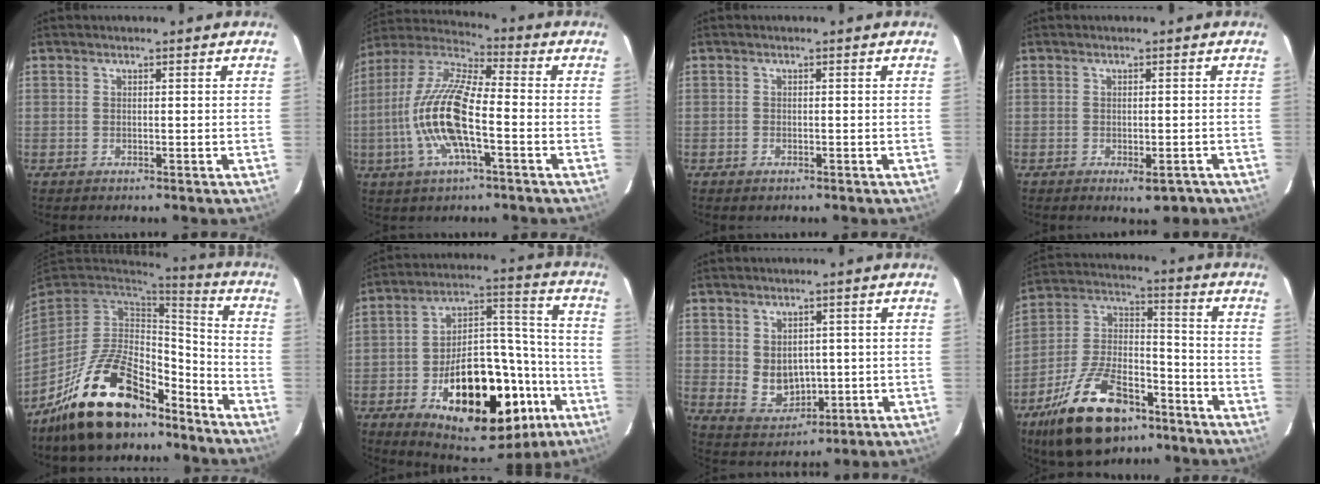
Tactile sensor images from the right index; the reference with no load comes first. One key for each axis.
{"total": 16.4, "fx": -4.0, "fy": 4.7, "fz": 15.1, "tx": -0.307, "ty": -0.002, "tz": -0.086}
{"total": 1.0, "fx": -0.6, "fy": 0.6, "fz": 0.3, "tx": -0.008, "ty": 0.000, "tz": -0.010}
{"total": 3.6, "fx": -2.3, "fy": 1.6, "fz": 2.3, "tx": -0.038, "ty": -0.001, "tz": -0.022}
{"total": 21.5, "fx": -14.8, "fy": 9.5, "fz": 12.3, "tx": -0.247, "ty": 0.009, "tz": -0.236}
{"total": 28.4, "fx": -13.3, "fy": 14.9, "fz": 20.2, "tx": -0.329, "ty": 0.038, "tz": -0.172}
{"total": 7.5, "fx": 0.1, "fy": 5.8, "fz": 4.8, "tx": -0.095, "ty": -0.009, "tz": 0.026}
{"total": 21.8, "fx": -13.5, "fy": 10.5, "fz": 13.4, "tx": -0.265, "ty": 0.008, "tz": -0.224}